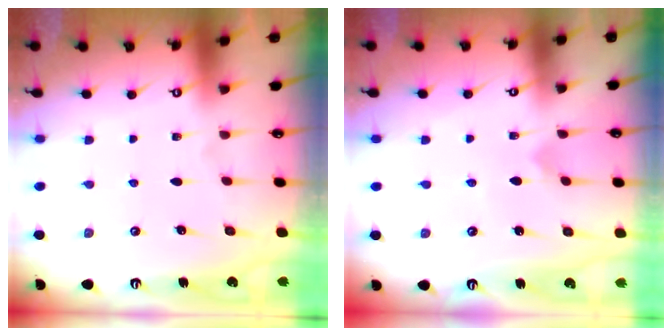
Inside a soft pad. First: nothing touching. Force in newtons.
{"total": 2.5, "press": 2.5, "slide": 0.3}